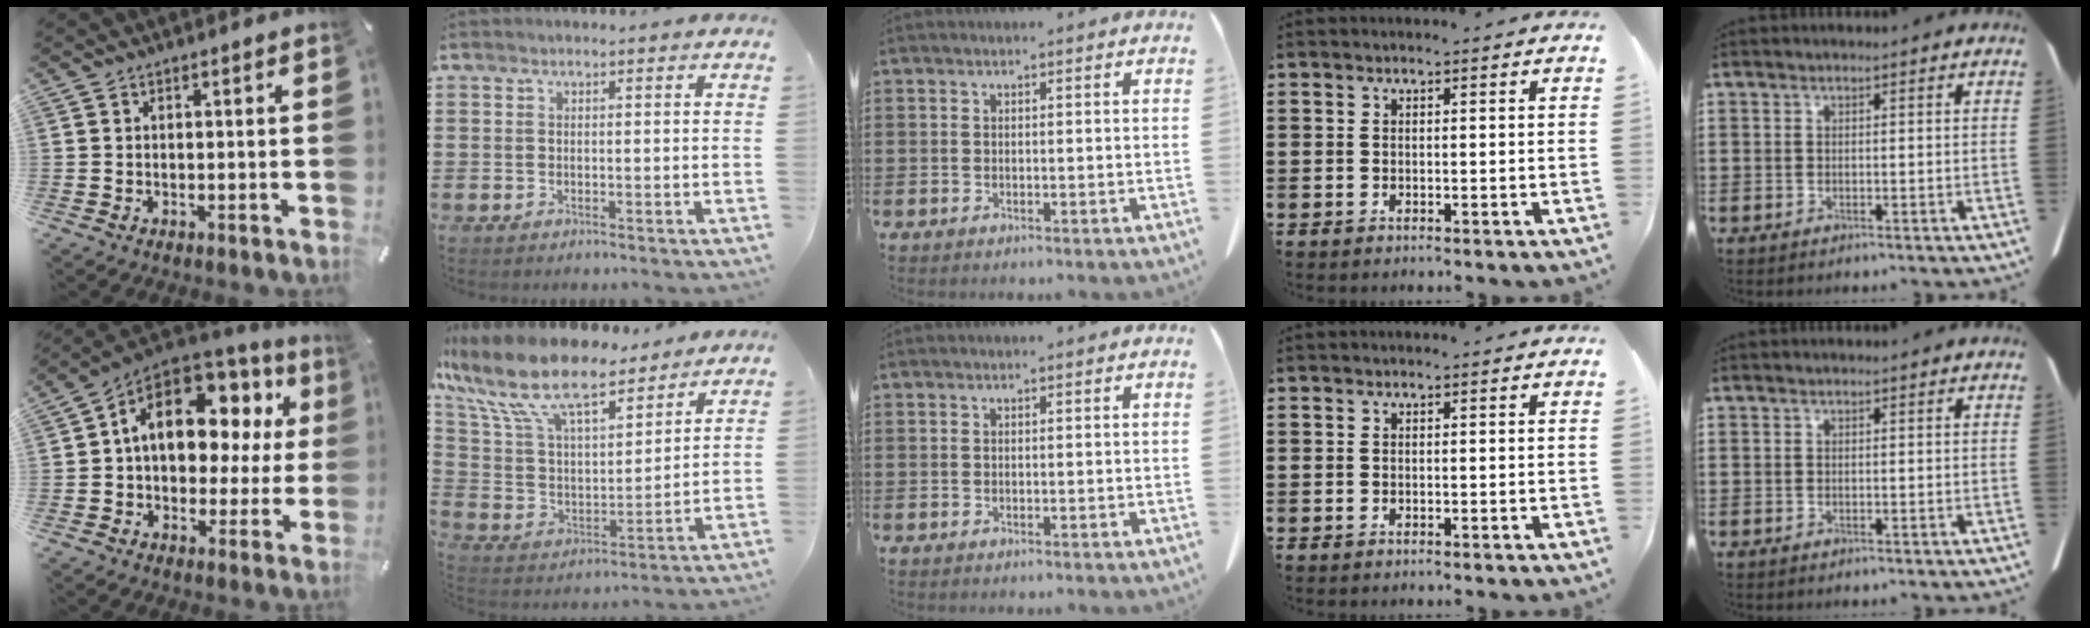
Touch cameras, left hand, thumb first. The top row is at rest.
{"thumb": {"total": 16.5, "force": [5.5, 11.1, 11.0], "torque": [-0.171, -0.024, 0.099]}, "index": {"total": 13.3, "force": [9.7, 4.2, 8.0], "torque": [-0.200, -0.051, 0.167]}}